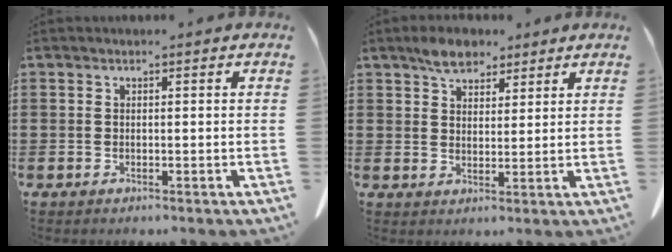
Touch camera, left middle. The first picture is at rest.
{"total": 5.0, "force": [3.9, 2.6, 1.9], "torque": [-0.042, 0.005, 0.073]}